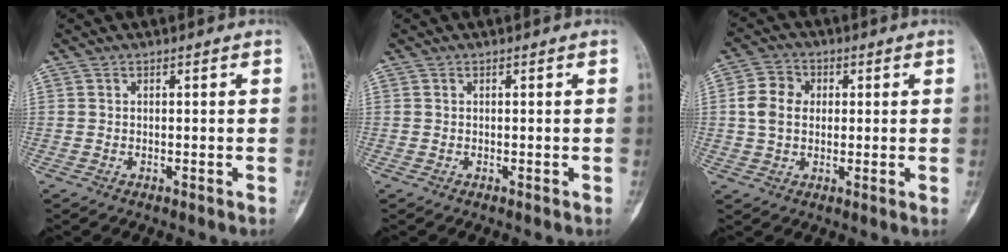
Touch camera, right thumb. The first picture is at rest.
{"total": 0.0}
{"total": 7.1, "force": [0.8, 5.6, 4.2], "torque": [-0.066, 0.010, 0.007]}